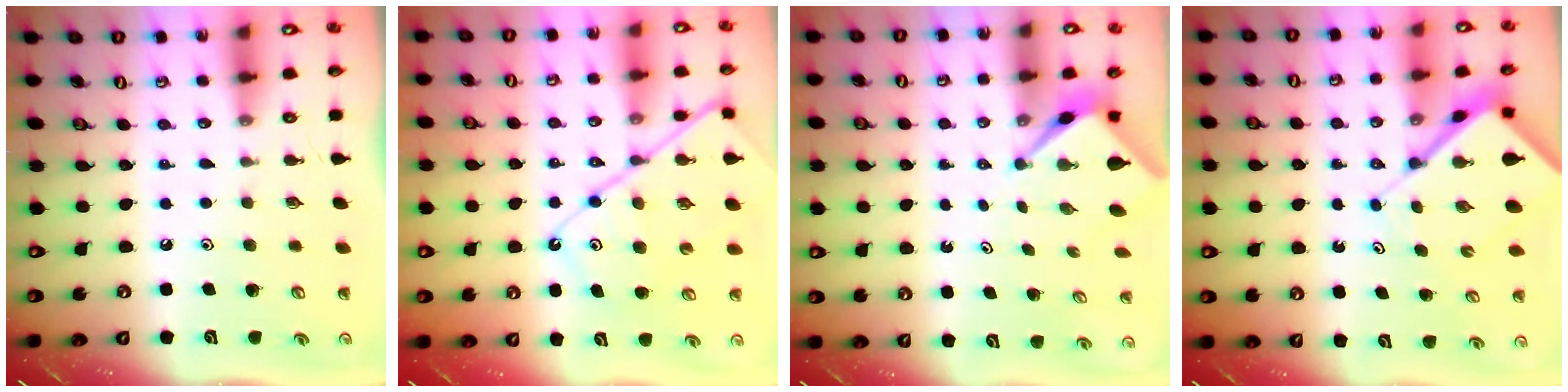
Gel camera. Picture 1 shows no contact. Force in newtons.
{"total": 12.8, "press": 12.8, "slide": 1.6}
{"total": 2.5, "press": 2.5, "slide": 0.2}
{"total": 8.2, "press": 8.1, "slide": 0.8}